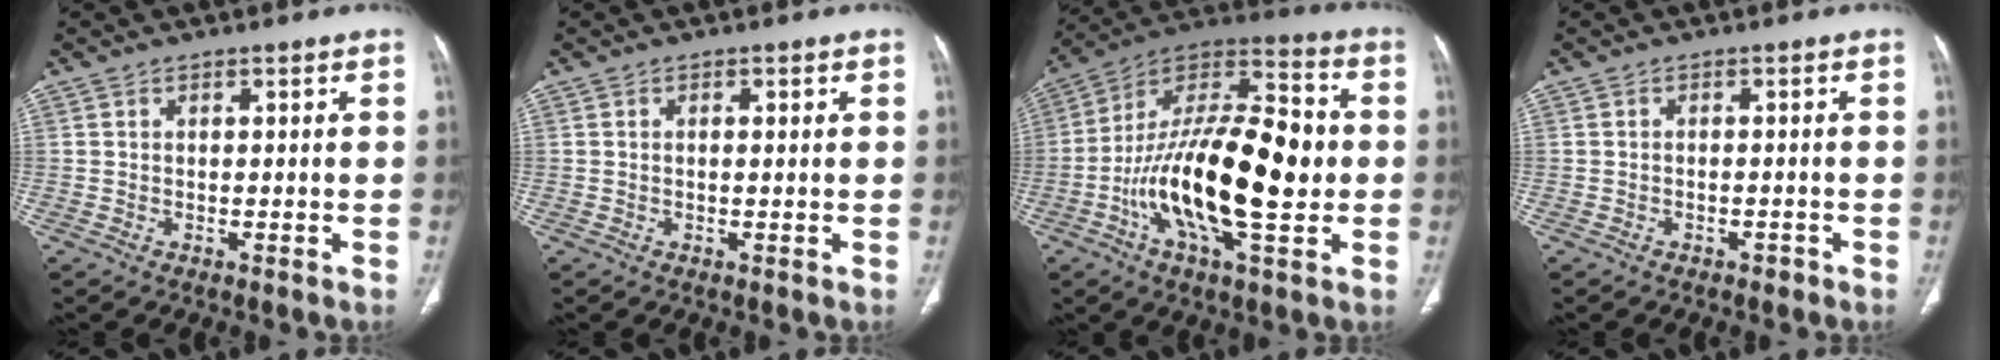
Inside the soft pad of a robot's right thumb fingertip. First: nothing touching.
{"total": 0.9, "force": [0.3, 0.2, 0.8], "torque": [-0.016, 0.002, 0.004]}
{"total": 25.3, "force": [-3.0, 10.2, 23.0], "torque": [-0.390, 0.025, -0.054]}
{"total": 1.2, "force": [-0.9, 0.7, 0.4], "torque": [-0.010, 0.005, -0.012]}